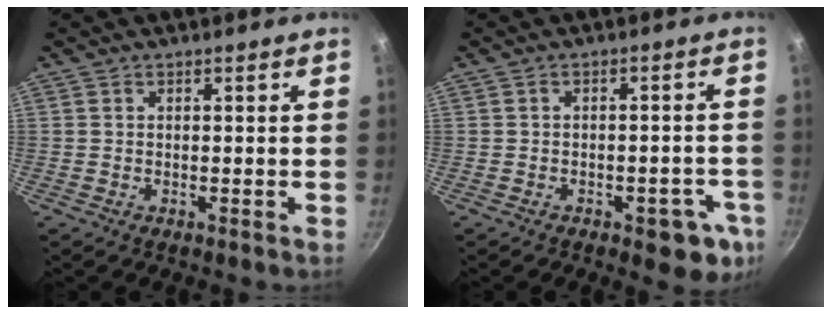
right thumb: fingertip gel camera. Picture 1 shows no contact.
{"total": 8.7, "force": [-3.7, 4.2, 6.7], "torque": [-0.042, 0.018, -0.040]}